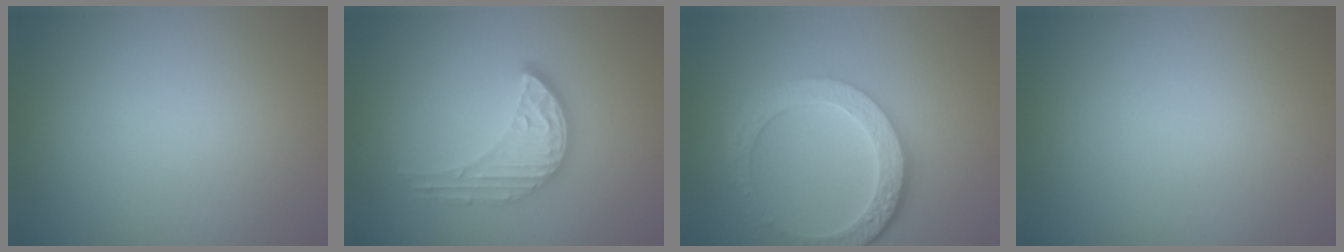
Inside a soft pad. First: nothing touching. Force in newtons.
{"total": 3.2, "press": 3.1, "slide": 1.0}
{"total": 6.0, "press": 4.5, "slide": 4.0}
{"total": 0.0}